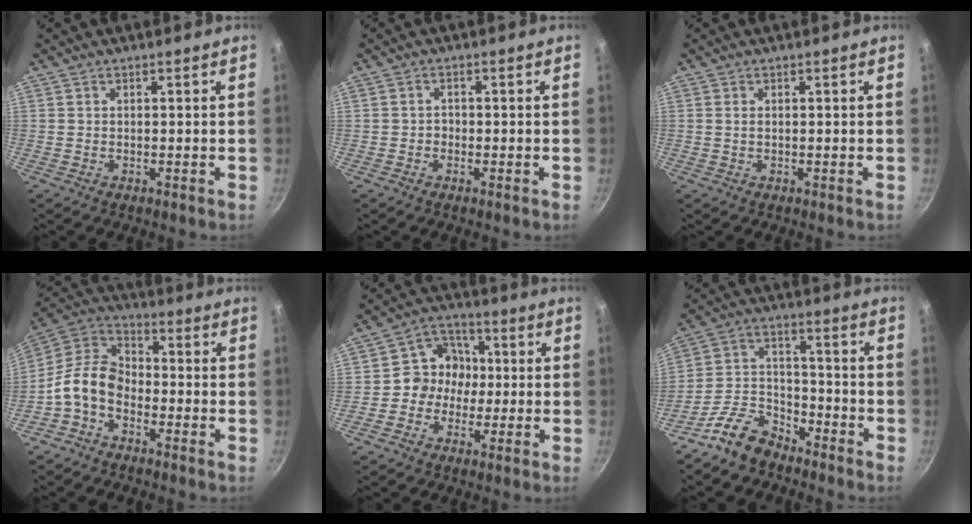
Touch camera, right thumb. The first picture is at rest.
{"total": 1.2, "force": [-0.6, 1.0, 0.4], "torque": [-0.002, 0.005, -0.011]}
{"total": 0.8, "force": [0.1, 0.4, 0.6], "torque": [-0.012, 0.001, 0.002]}
{"total": 10.2, "force": [-3.9, 6.8, 6.6], "torque": [-0.113, 0.057, -0.099]}
{"total": 8.3, "force": [-0.7, 7.5, 3.5], "torque": [-0.009, 0.026, -0.029]}
{"total": 9.8, "force": [-7.6, 4.9, 3.6], "torque": [-0.054, 0.080, -0.157]}